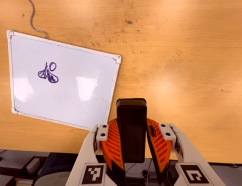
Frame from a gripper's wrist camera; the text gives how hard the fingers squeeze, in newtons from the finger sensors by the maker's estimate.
{"total": 10.4, "left": 8.4, "right": 12.3}